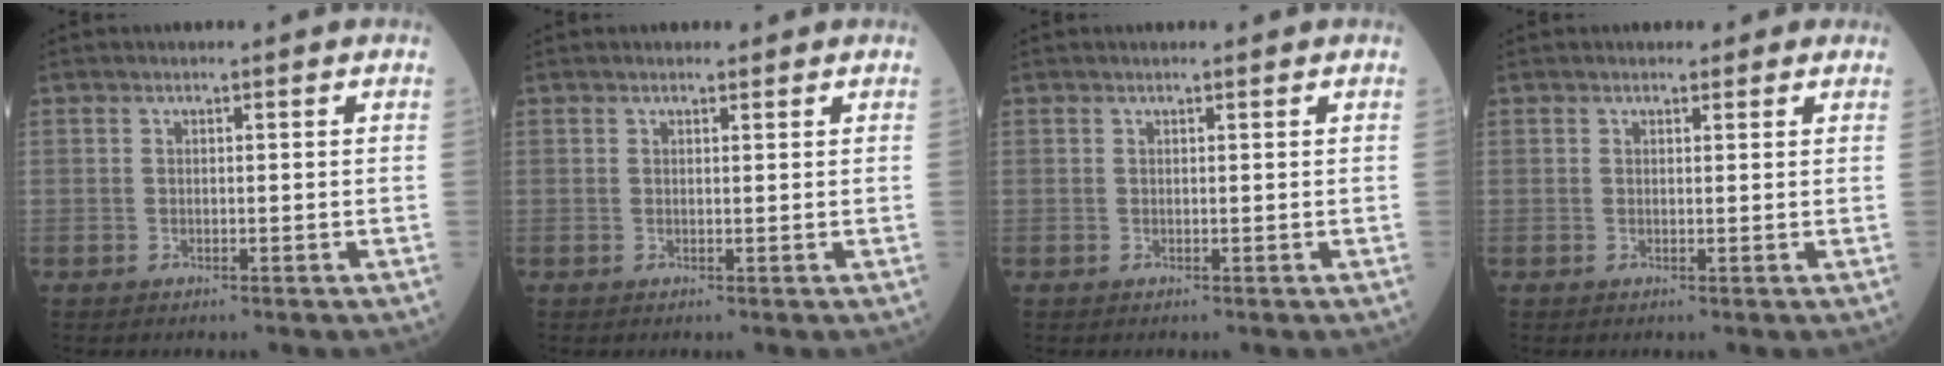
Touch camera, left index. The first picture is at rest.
{"total": 1.0, "force": [0.9, 0.3, 0.2], "torque": [-0.001, 0.004, 0.013]}
{"total": 0.8, "force": [0.8, 0.0, 0.2], "torque": [-0.001, 0.006, 0.012]}
{"total": 1.9, "force": [1.6, 1.0, 0.5], "torque": [0.003, 0.006, 0.014]}